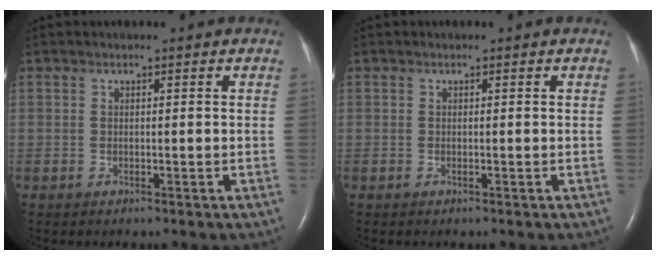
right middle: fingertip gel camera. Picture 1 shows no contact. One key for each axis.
{"total": 0.0}